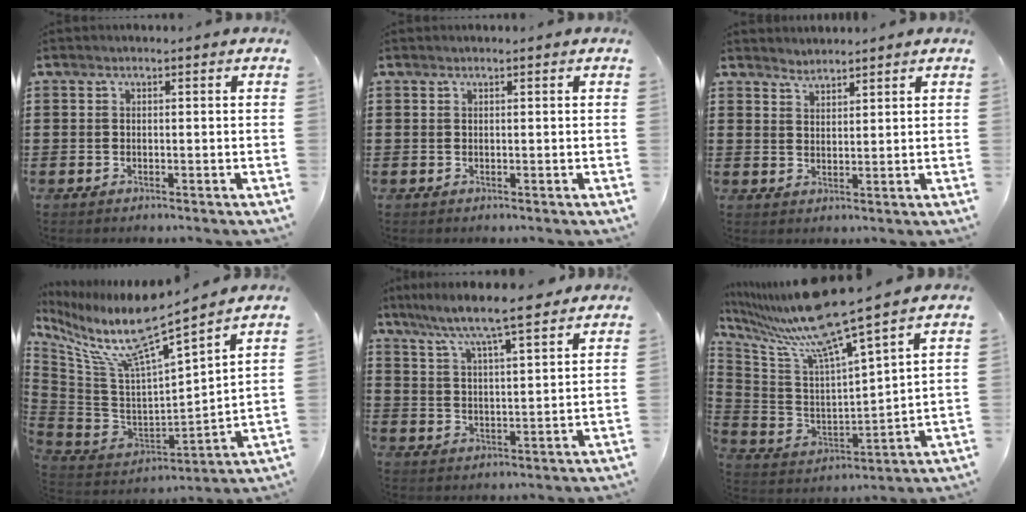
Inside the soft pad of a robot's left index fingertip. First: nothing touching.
{"total": 0.0}
{"total": 2.2, "force": [2.2, 0.2, -0.4], "torque": [0.002, -0.002, 0.044]}
{"total": 10.5, "force": [8.1, 0.5, 6.7], "torque": [-0.166, -0.073, 0.133]}
{"total": 6.7, "force": [5.9, 0.2, 3.2], "torque": [-0.086, -0.032, 0.098]}
{"total": 11.7, "force": [9.4, -0.1, 6.9], "torque": [-0.168, -0.063, 0.154]}